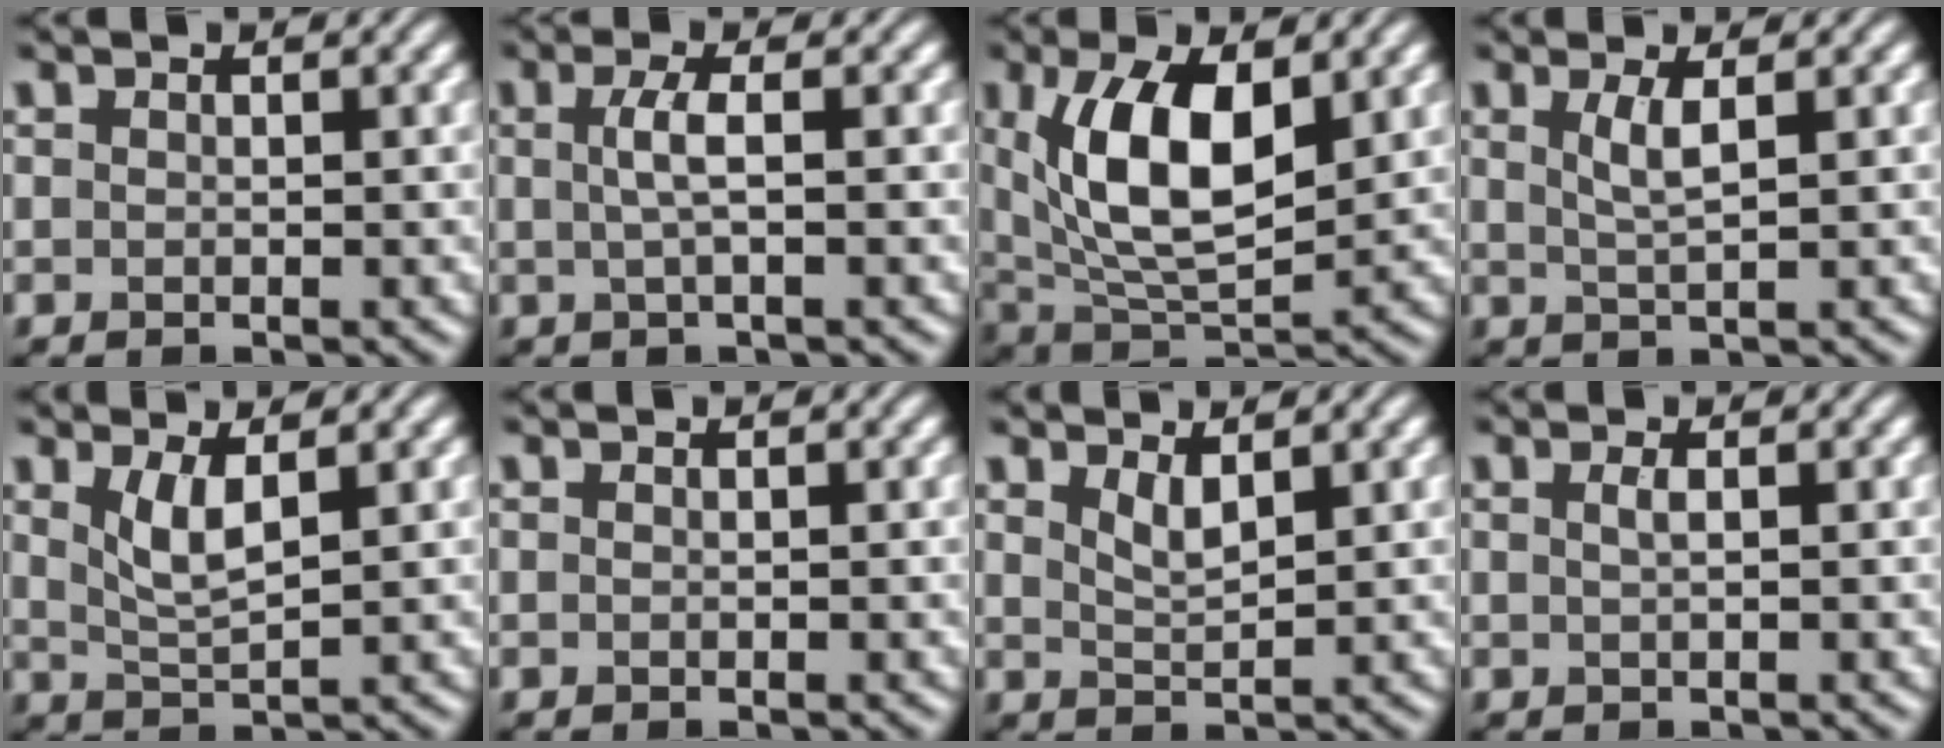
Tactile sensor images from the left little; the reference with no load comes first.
{"total": 2.2, "force": [0.1, 0.4, 2.2], "torque": [-0.046, 0.005, 0.001]}
{"total": 9.0, "force": [2.3, 4.1, 7.7], "torque": [-0.147, -0.004, 0.044]}
{"total": 2.2, "force": [0.8, 0.5, 2.0], "torque": [-0.040, -0.002, 0.015]}
{"total": 2.9, "force": [1.3, 0.8, 2.5], "torque": [-0.051, -0.007, 0.029]}
{"total": 0.0}
{"total": 1.8, "force": [1.2, 0.5, 1.3], "torque": [-0.028, -0.006, 0.027]}
{"total": 1.0, "force": [0.3, 0.4, 0.9], "torque": [-0.014, 0.005, 0.003]}